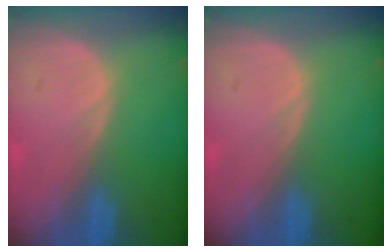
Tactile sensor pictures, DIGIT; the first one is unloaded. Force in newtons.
{"total": 0.0}